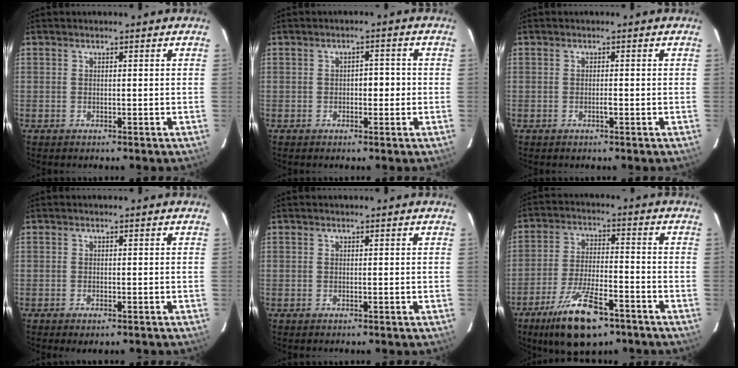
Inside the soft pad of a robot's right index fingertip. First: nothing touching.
{"total": 2.6, "force": [-0.4, 1.4, 2.2], "torque": [-0.026, 0.009, -0.006]}
{"total": 0.7, "force": [-0.3, 0.0, 0.6], "torque": [-0.014, 0.001, -0.004]}
{"total": 1.9, "force": [-1.3, 0.6, 1.2], "torque": [-0.017, -0.003, -0.015]}
{"total": 0.0}
{"total": 12.8, "force": [-8.2, 3.4, 9.2], "torque": [-0.174, -0.018, -0.142]}